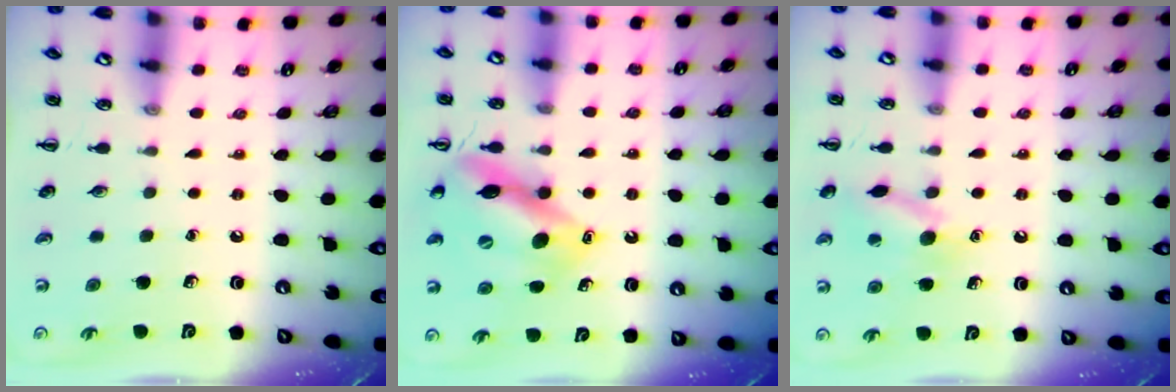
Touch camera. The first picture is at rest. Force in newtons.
{"total": 13.4, "press": 12.9, "slide": 3.8}
{"total": 11.1, "press": 11.0, "slide": 1.7}